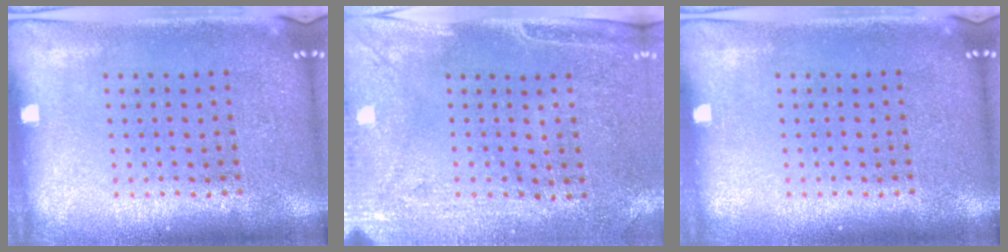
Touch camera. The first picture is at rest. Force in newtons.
{"total": 3.0, "press": 2.4, "slide": 1.7}
{"total": 0.0}